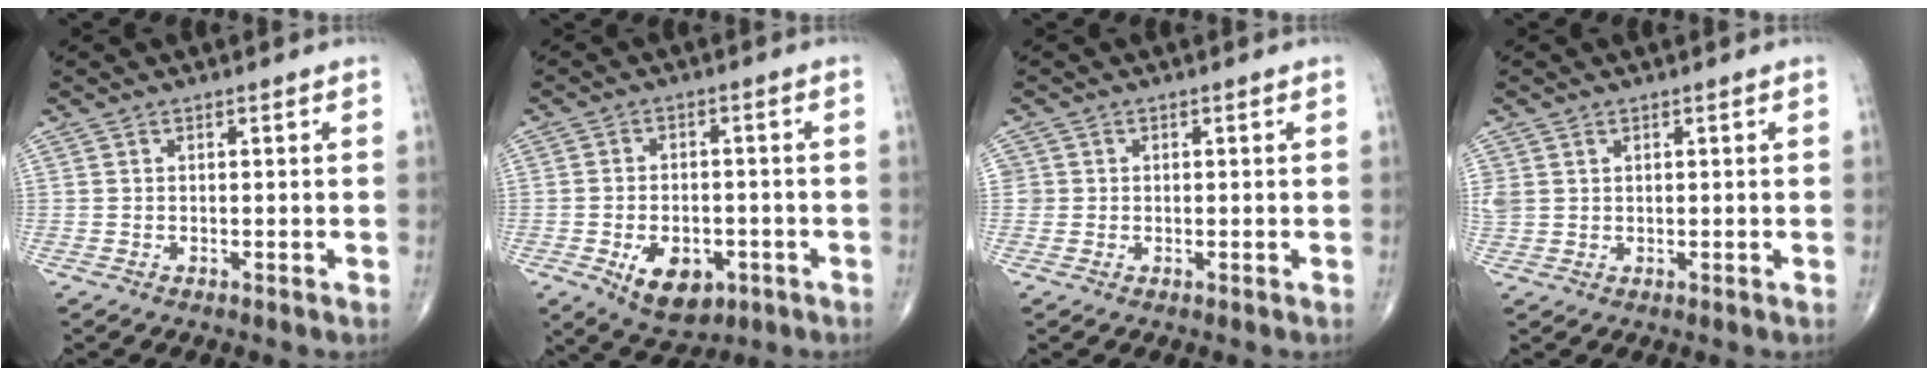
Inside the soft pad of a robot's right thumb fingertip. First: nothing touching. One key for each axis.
{"total": 9.7, "fx": -3.7, "fy": 6.1, "fz": 6.7, "tx": -0.084, "ty": 0.010, "tz": -0.046}
{"total": 1.5, "fx": 0.0, "fy": 1.5, "fz": 0.1, "tx": 0.011, "ty": 0.005, "tz": -0.002}
{"total": 3.1, "fx": 1.1, "fy": 2.6, "fz": 1.3, "tx": -0.034, "ty": 0.005, "tz": 0.030}